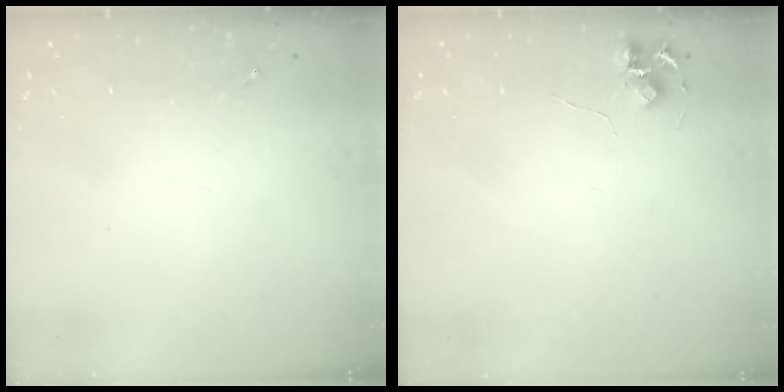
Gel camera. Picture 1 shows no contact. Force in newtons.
{"total": 5.9, "press": 5.9, "slide": 0.5}